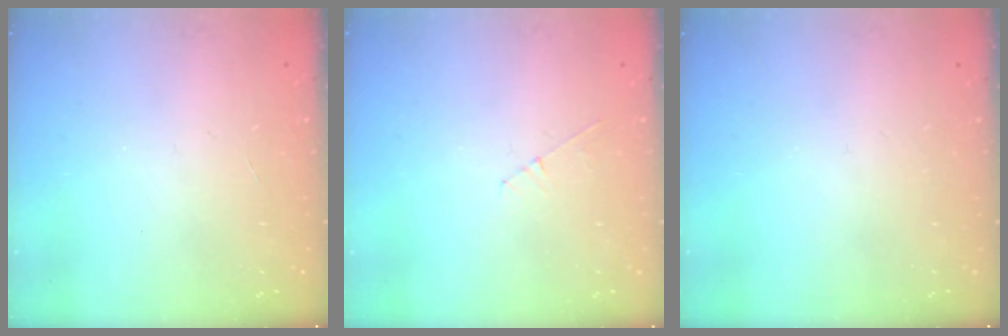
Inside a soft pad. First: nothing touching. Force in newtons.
{"total": 3.6, "press": 3.5, "slide": 0.4}
{"total": 0.0}